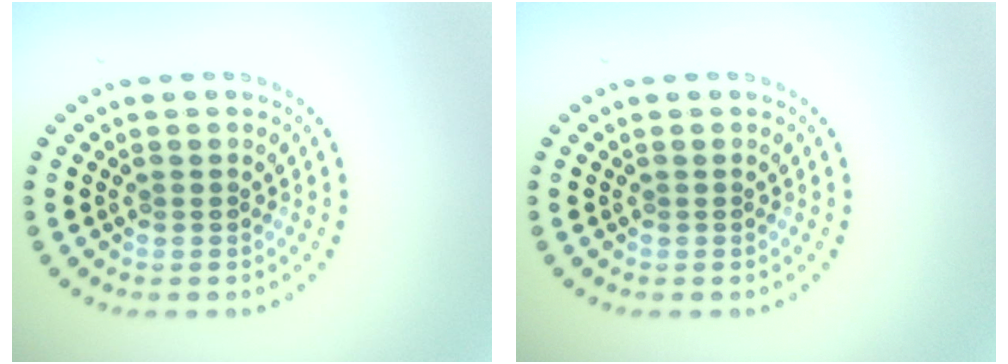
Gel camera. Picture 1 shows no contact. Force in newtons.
{"total": 0.0}